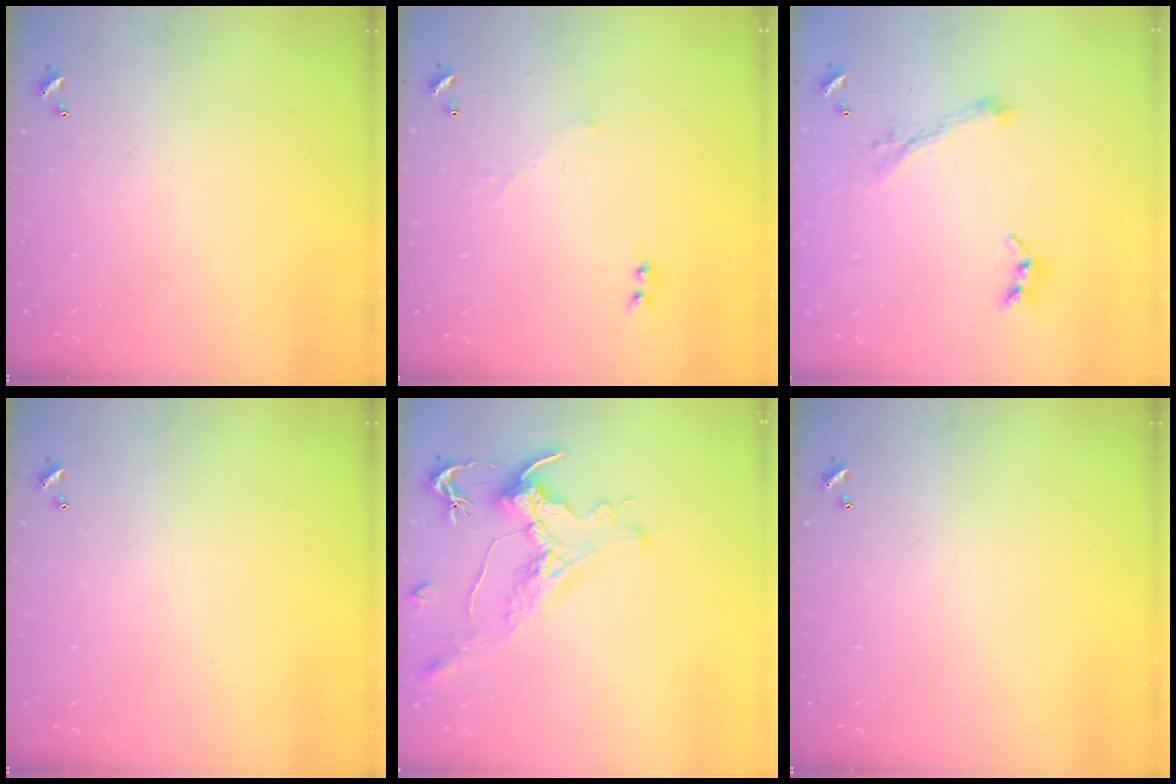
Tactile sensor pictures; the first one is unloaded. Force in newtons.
{"total": 0.9, "press": 0.3, "slide": 0.8}
{"total": 1.1, "press": 0.6, "slide": 0.9}
{"total": 0.0}
{"total": 1.7, "press": 1.1, "slide": 1.3}
{"total": 0.0}